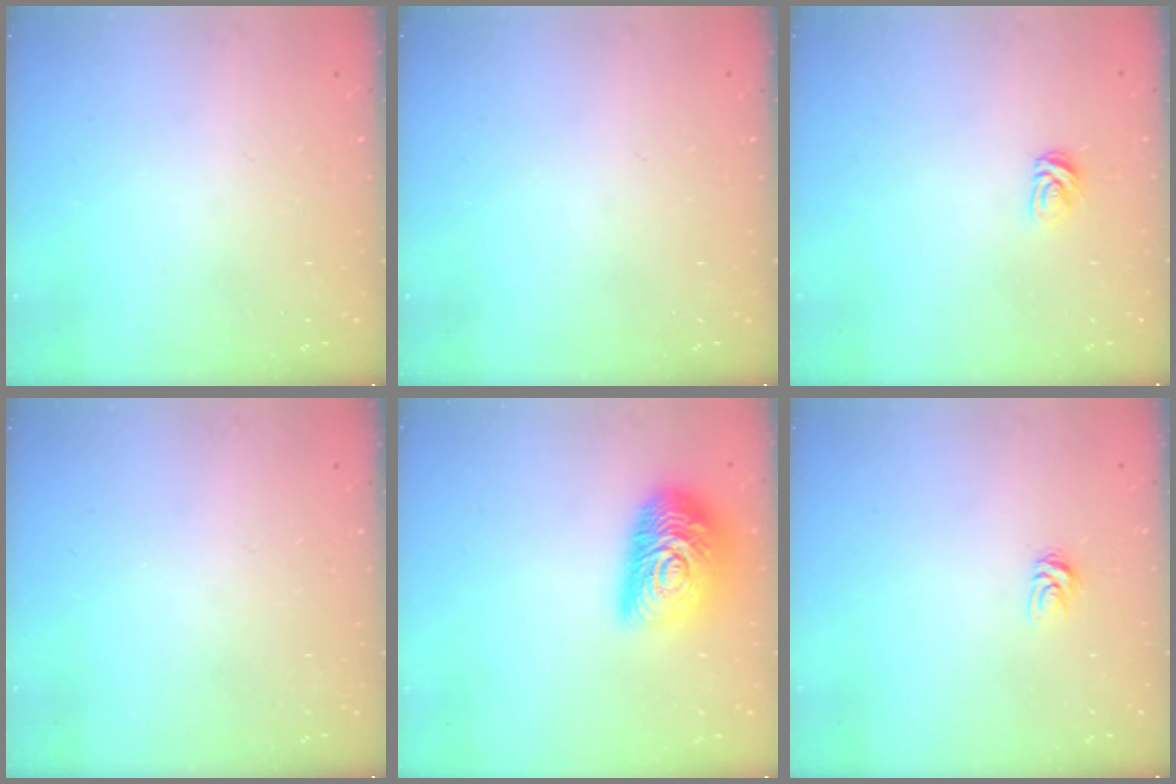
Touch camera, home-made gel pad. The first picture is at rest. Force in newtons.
{"total": 0.0}
{"total": 4.6, "press": 4.5, "slide": 0.5}
{"total": 0.0}
{"total": 17.5, "press": 17.5, "slide": 0.8}
{"total": 4.0, "press": 4.0, "slide": 0.2}